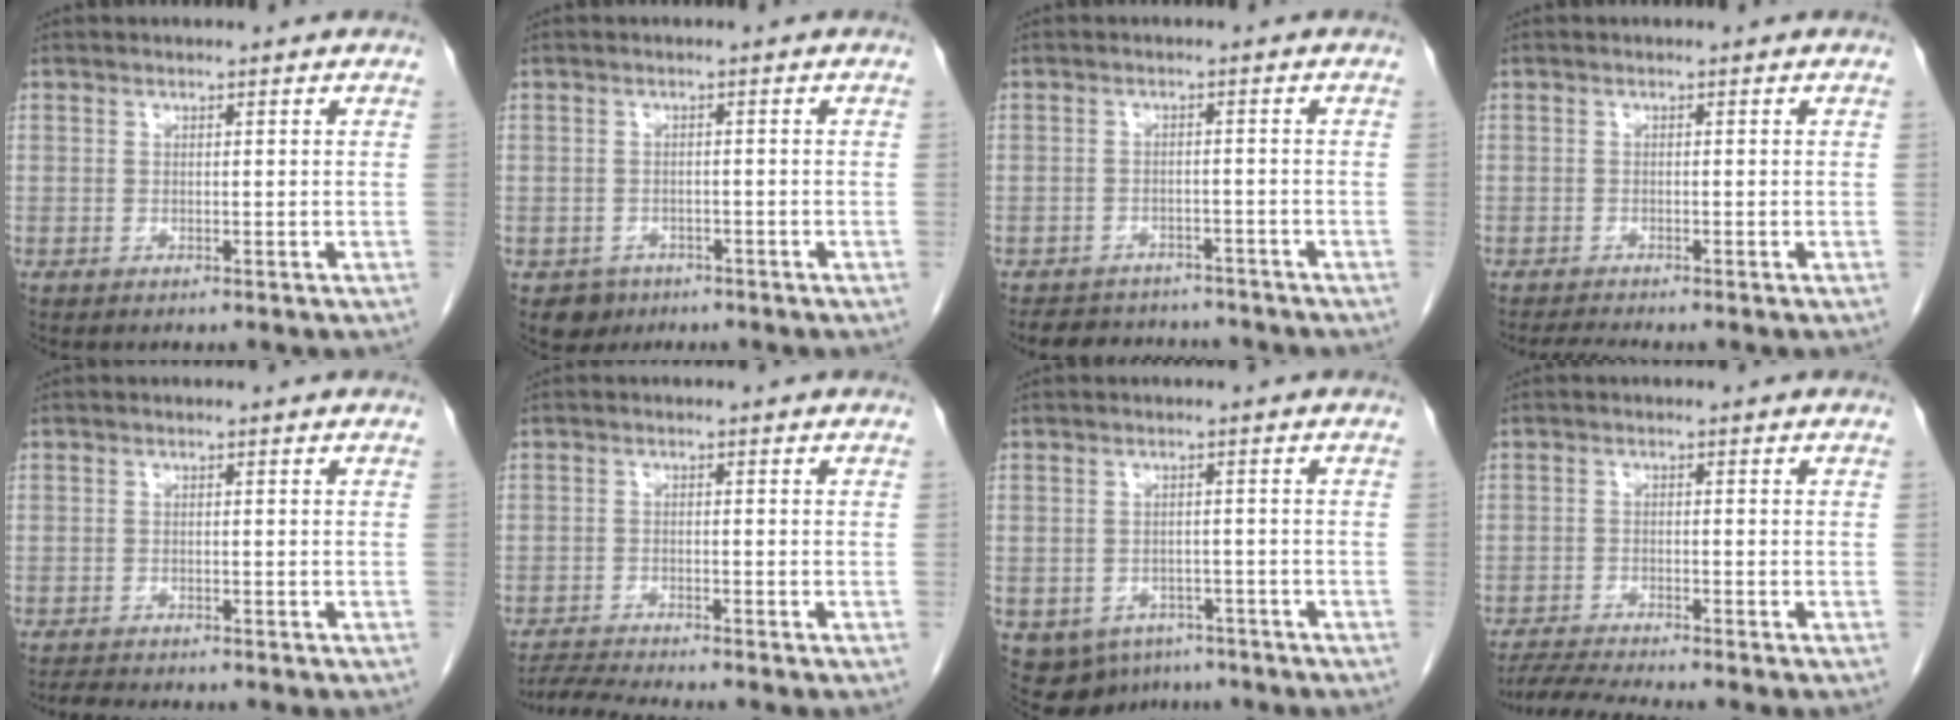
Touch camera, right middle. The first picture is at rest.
{"total": 2.9, "force": [-1.8, 2.3, 0.3], "torque": [-0.004, 0.007, -0.024]}
{"total": 8.7, "force": [-8.0, 3.0, 1.8], "torque": [-0.024, 0.007, -0.103]}
{"total": 1.9, "force": [-1.7, -0.7, 0.5], "torque": [-0.017, -0.010, -0.034]}
{"total": 2.2, "force": [-2.1, 0.1, 0.6], "torque": [-0.014, -0.009, -0.034]}
{"total": 4.1, "force": [-3.8, -1.3, 0.7], "torque": [-0.018, -0.021, -0.070]}
{"total": 8.5, "force": [-5.1, 6.3, 2.6], "torque": [-0.051, 0.003, -0.062]}
{"total": 5.0, "force": [-4.6, -1.4, 1.5], "torque": [-0.028, -0.020, -0.084]}